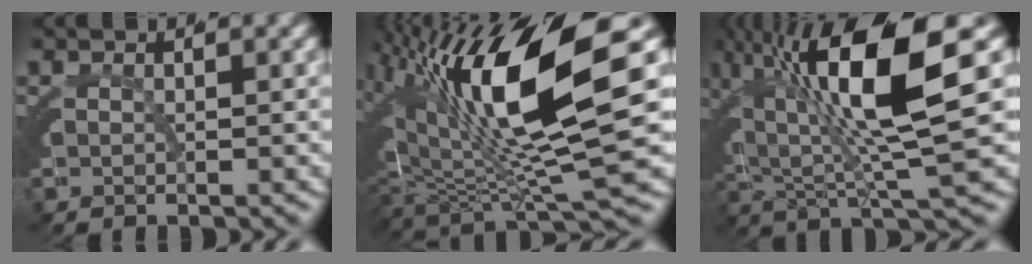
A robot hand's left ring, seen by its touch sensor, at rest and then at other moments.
{"total": 17.4, "force": [2.6, 6.8, 15.9], "torque": [-0.255, 0.014, 0.052]}
{"total": 14.1, "force": [3.3, 5.1, 12.7], "torque": [-0.225, 0.011, 0.060]}